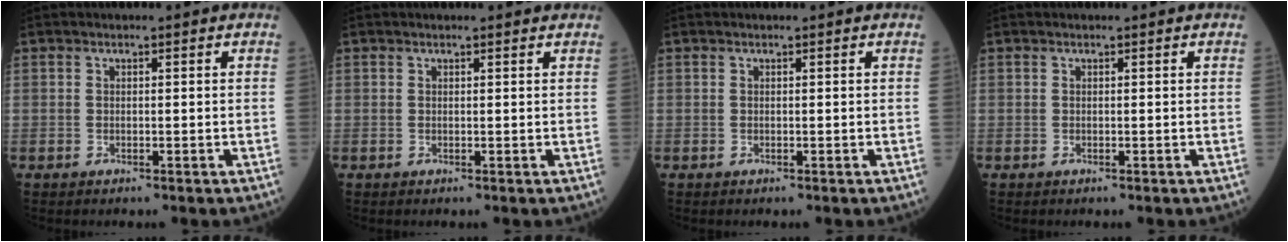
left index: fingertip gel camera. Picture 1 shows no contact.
{"total": 1.5, "force": [1.4, 0.3, 0.3], "torque": [-0.010, 0.003, 0.011]}
{"total": 0.0}
{"total": 0.0}